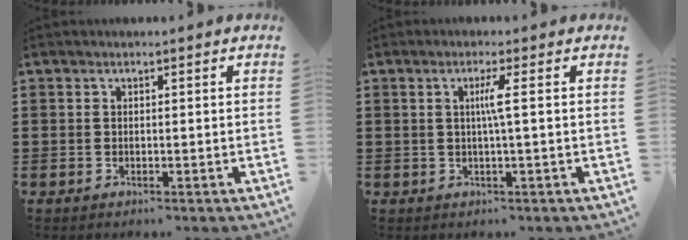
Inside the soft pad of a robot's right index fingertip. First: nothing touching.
{"total": 2.7, "force": [0.2, -0.5, 2.6], "torque": [-0.050, -0.005, -0.002]}